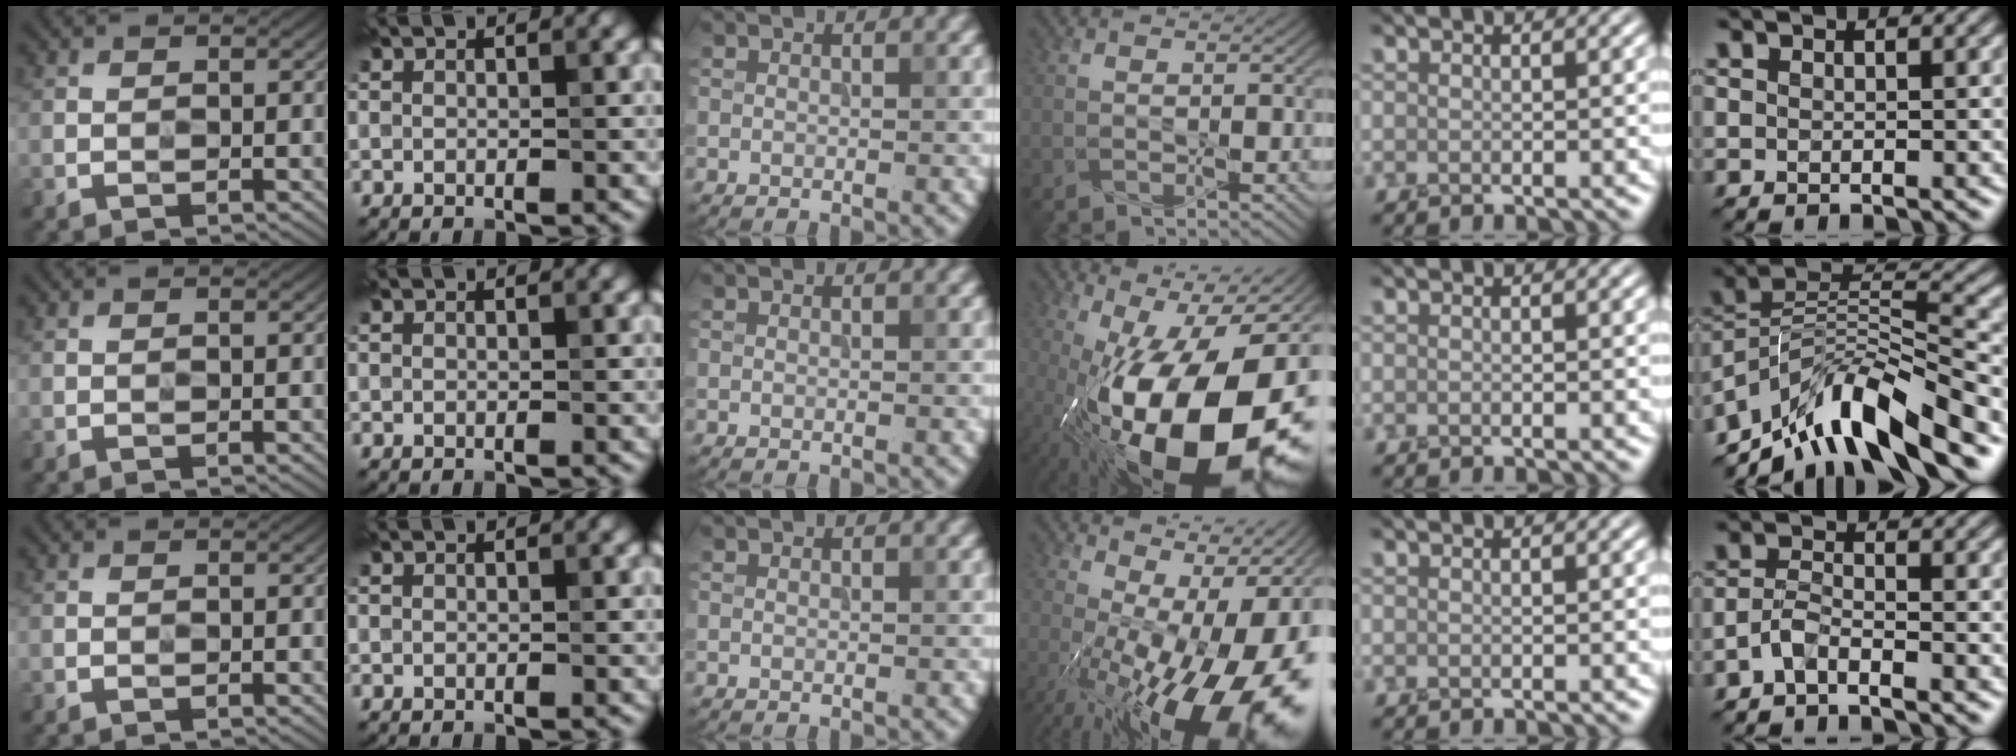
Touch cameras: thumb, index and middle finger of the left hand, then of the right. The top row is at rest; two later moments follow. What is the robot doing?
{"motion": "press", "object": "grip strengthener"}